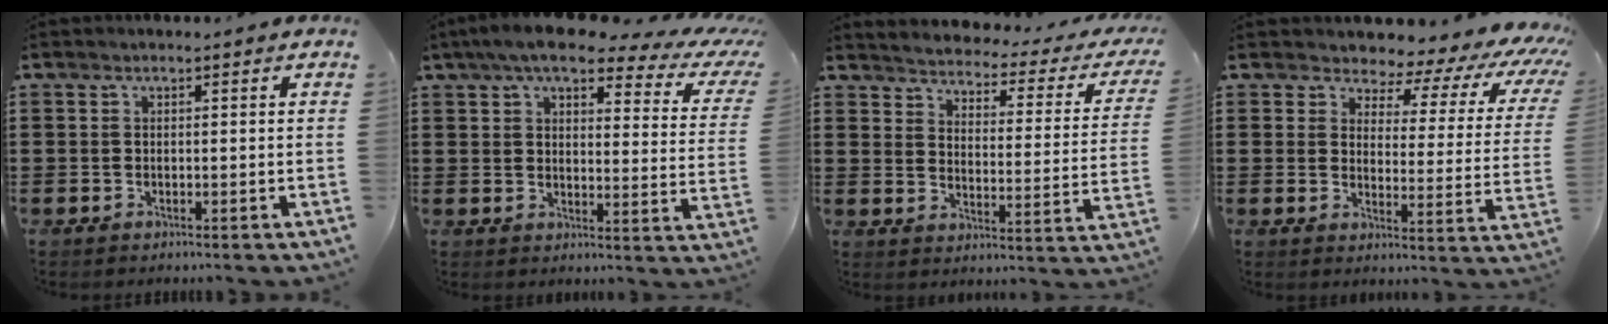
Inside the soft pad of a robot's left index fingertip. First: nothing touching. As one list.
[{"total": 7.5, "force": [5.6, 1.5, 4.8], "torque": [-0.100, -0.022, 0.091]}, {"total": 2.3, "force": [2.2, -0.1, 0.4], "torque": [-0.029, -0.030, 0.027]}, {"total": 4.2, "force": [3.1, 2.2, 1.9], "torque": [-0.045, -0.025, 0.041]}]